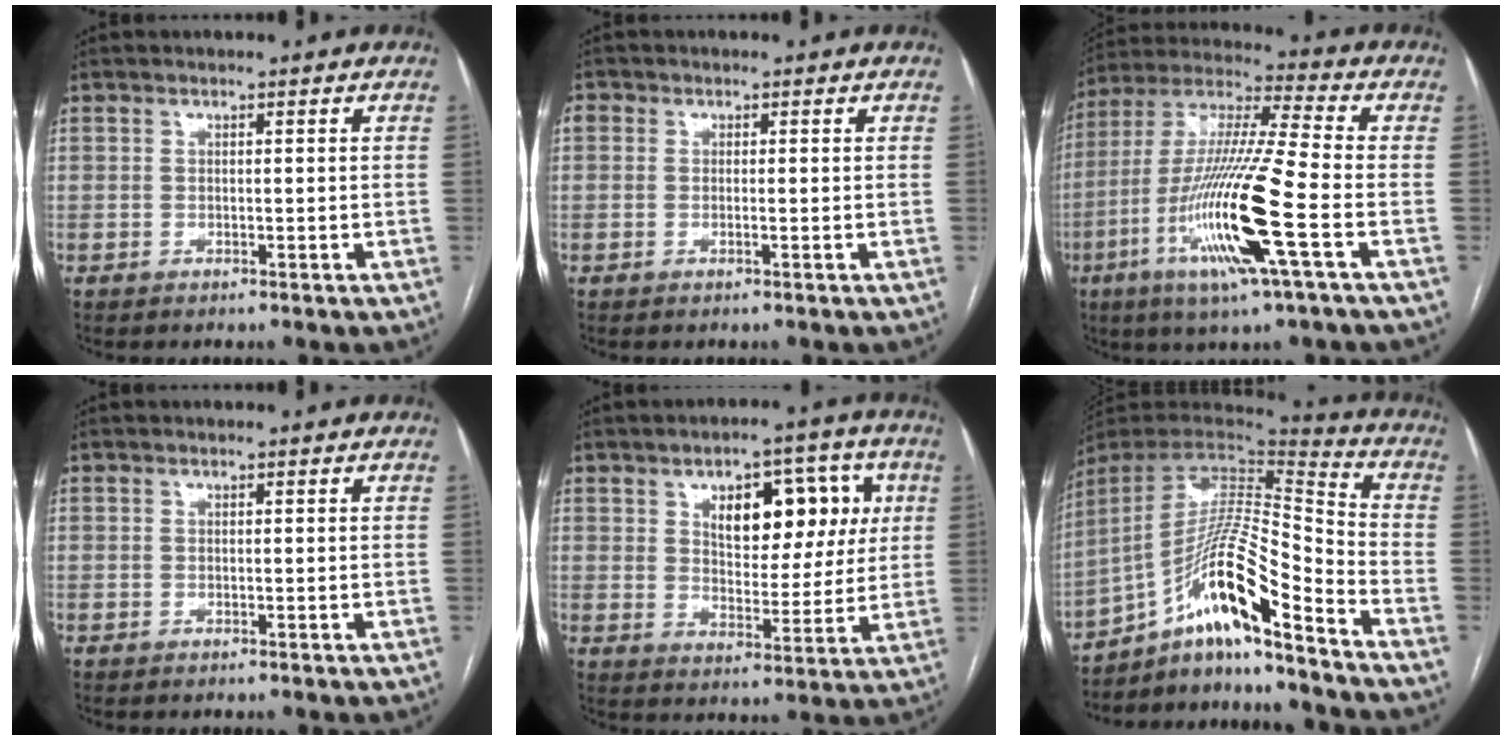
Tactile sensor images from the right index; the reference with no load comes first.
{"total": 1.6, "force": [0.0, 1.0, 1.3], "torque": [-0.028, 0.007, 0.000]}
{"total": 18.8, "force": [-6.3, 0.2, 17.7], "torque": [-0.367, -0.021, -0.123]}
{"total": 0.0}
{"total": 12.1, "force": [4.1, 6.2, 9.5], "torque": [-0.123, 0.025, 0.065]}
{"total": 17.0, "force": [-10.9, 0.8, 13.0], "torque": [-0.246, 0.011, -0.192]}